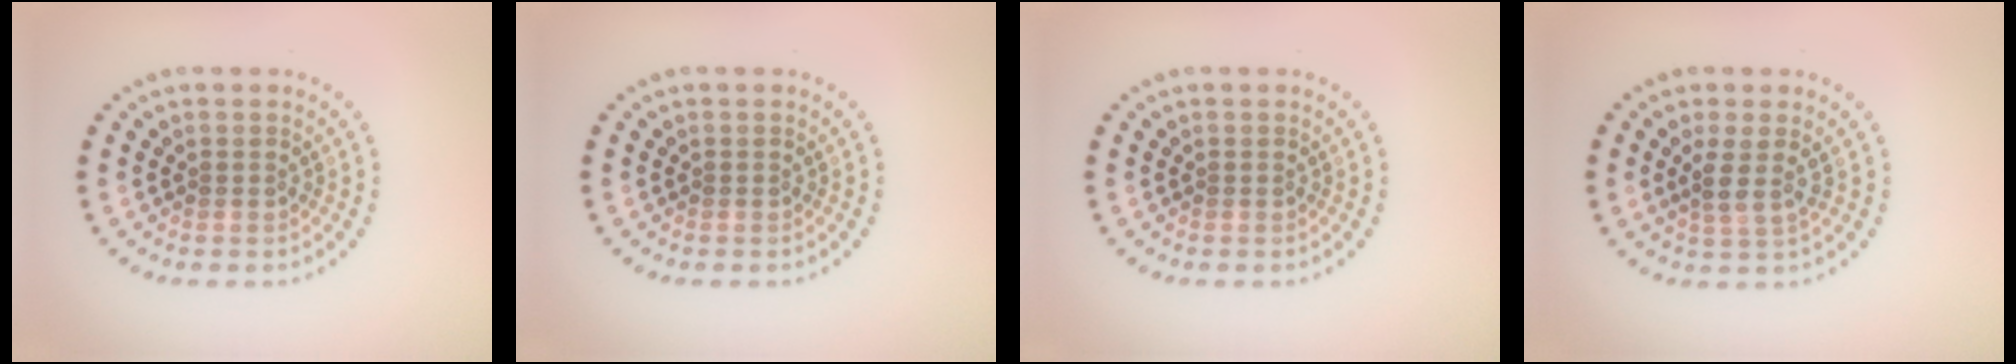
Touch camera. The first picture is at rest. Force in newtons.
{"total": 0.0}
{"total": 0.0}
{"total": 2.2, "press": 1.6, "slide": 1.5}